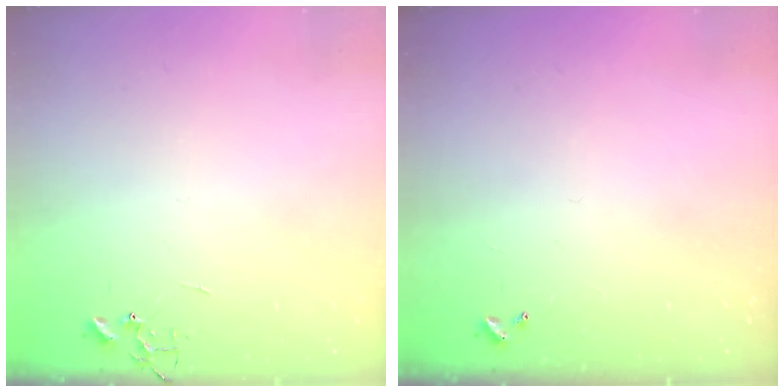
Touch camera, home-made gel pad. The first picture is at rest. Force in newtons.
{"total": 0.0}